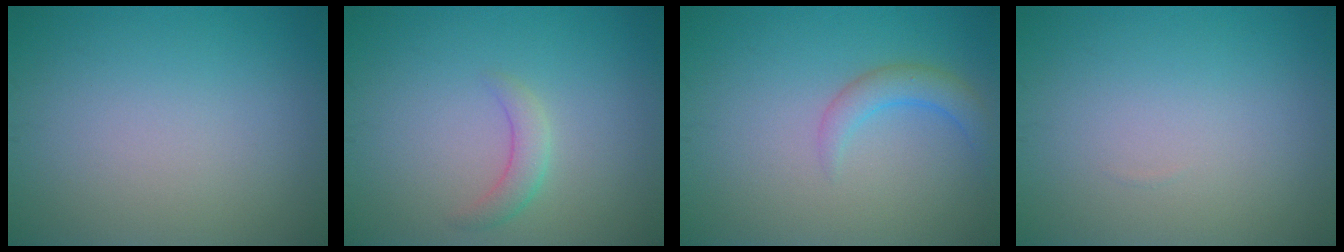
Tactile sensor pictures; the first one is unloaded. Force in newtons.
{"total": 1.8, "press": 1.8, "slide": 0.2}
{"total": 2.3, "press": 2.3, "slide": 0.2}
{"total": 0.0}